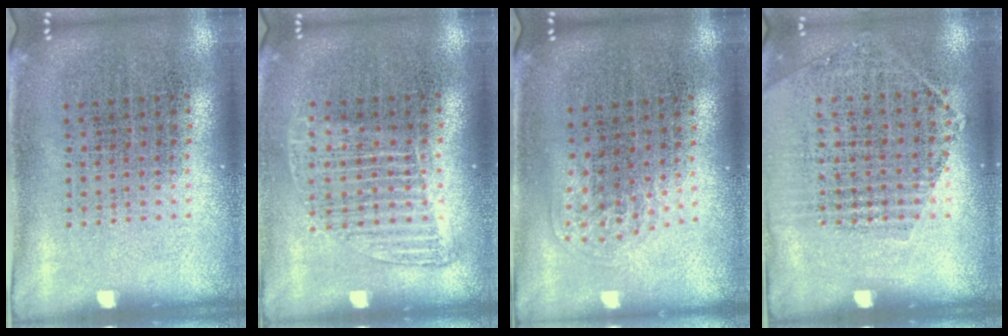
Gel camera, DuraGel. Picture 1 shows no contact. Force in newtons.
{"total": 1.3, "press": 1.1, "slide": 0.7}
{"total": 1.1, "press": 0.6, "slide": 0.8}
{"total": 1.2, "press": 1.1, "slide": 0.5}